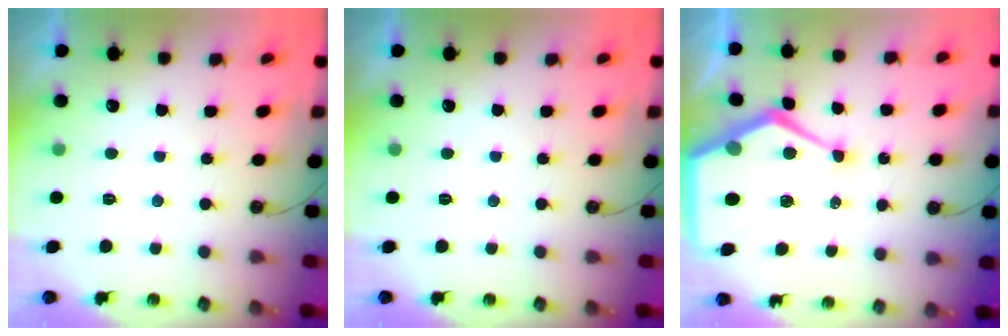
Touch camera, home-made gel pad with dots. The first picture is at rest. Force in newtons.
{"total": 0.0}
{"total": 18.4, "press": 18.3, "slide": 2.1}